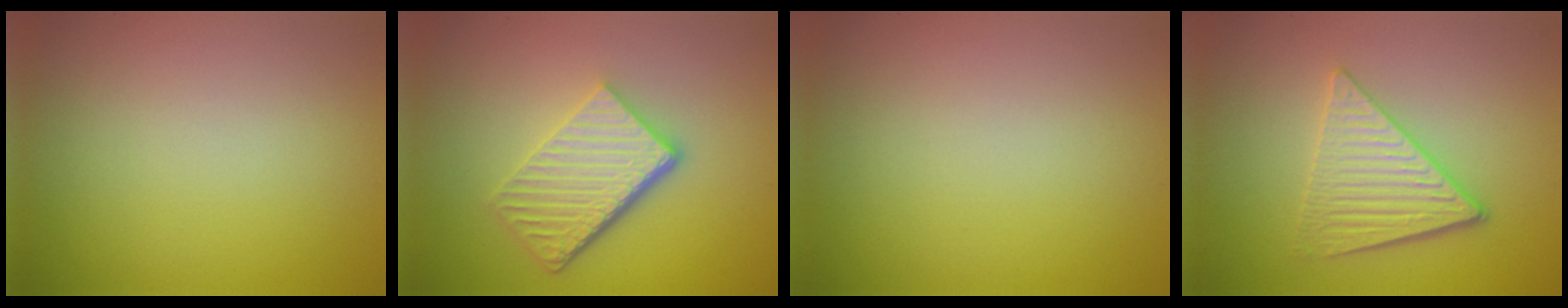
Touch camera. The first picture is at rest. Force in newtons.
{"total": 6.1, "press": 4.1, "slide": 4.5}
{"total": 0.0}
{"total": 4.1, "press": 3.5, "slide": 2.1}